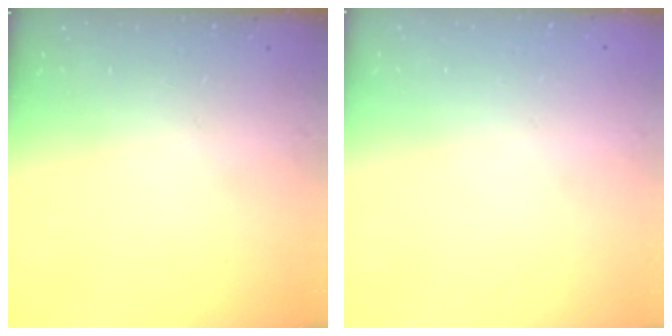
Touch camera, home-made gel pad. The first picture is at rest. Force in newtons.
{"total": 0.0}